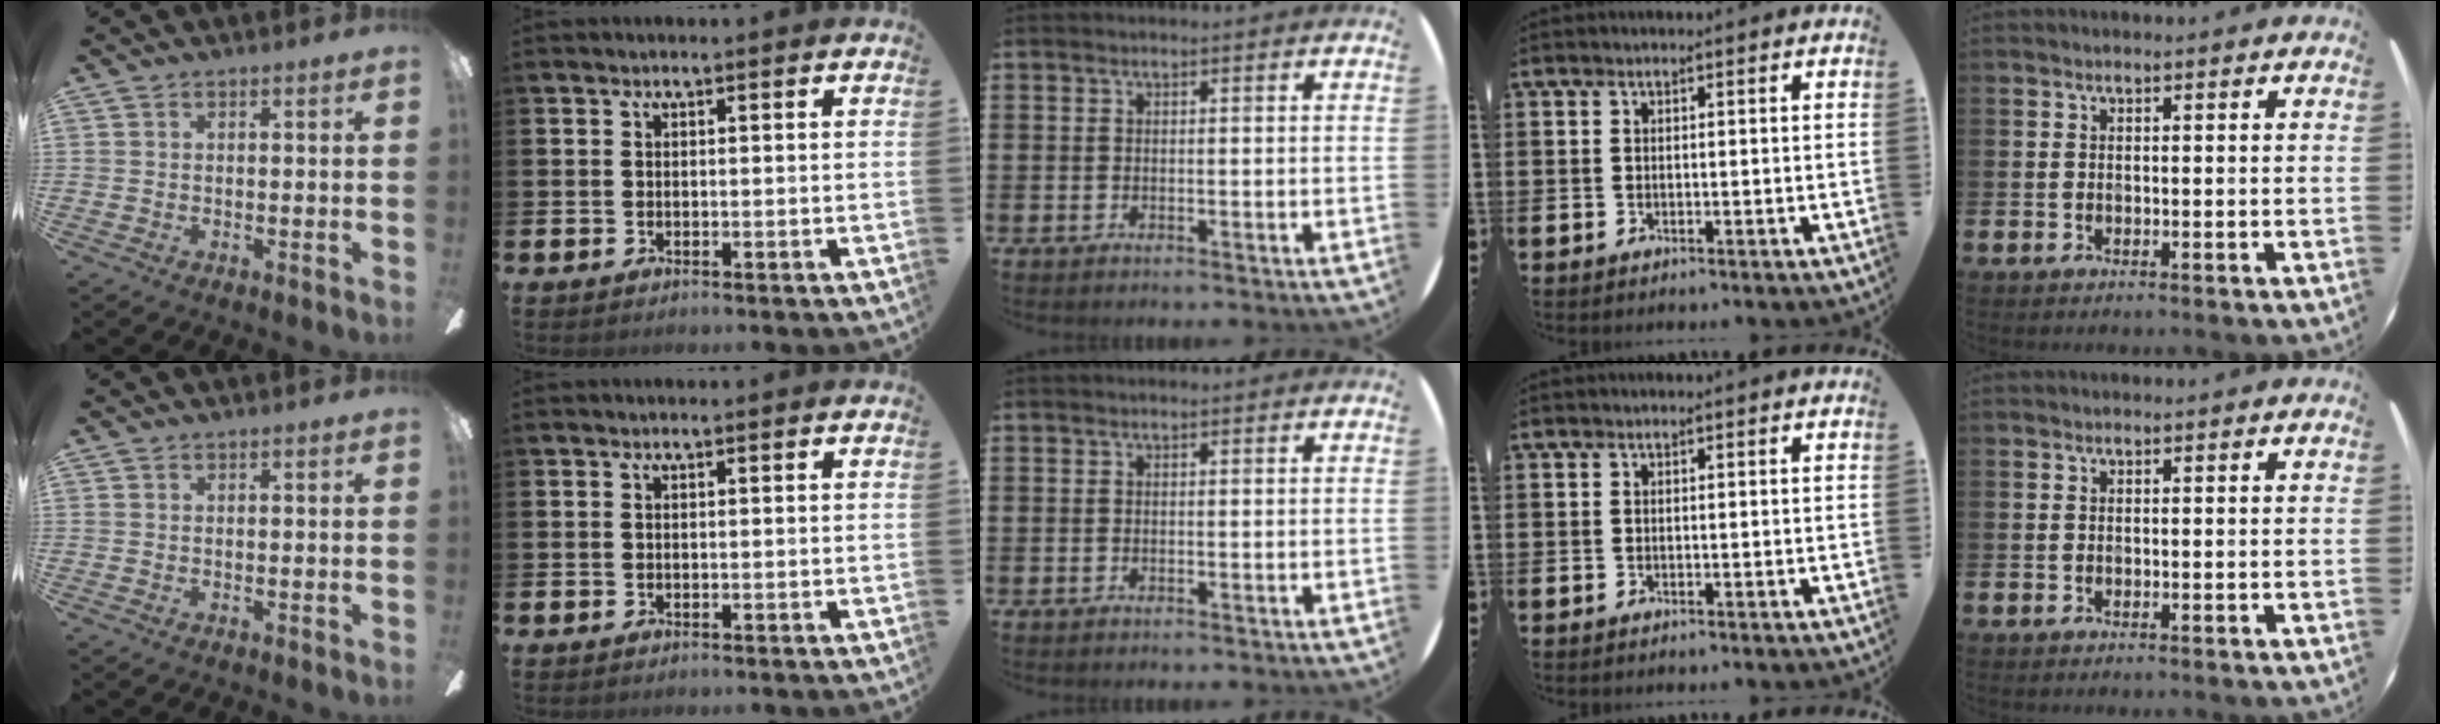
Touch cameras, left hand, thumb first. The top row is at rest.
{}